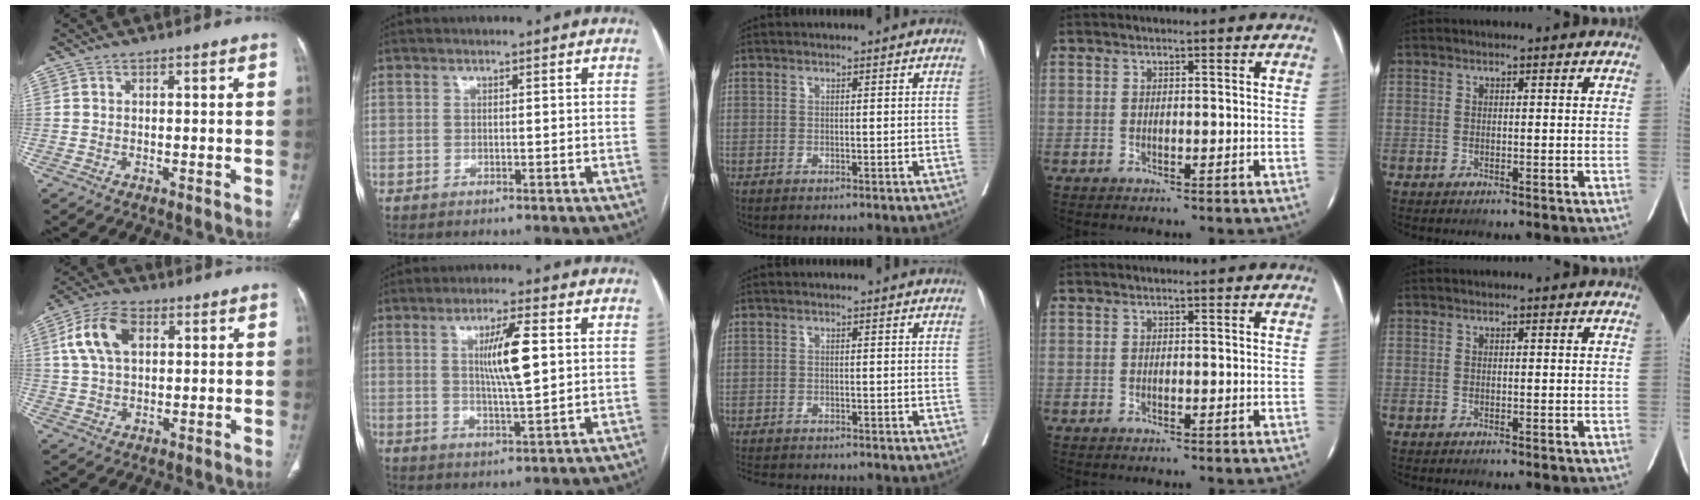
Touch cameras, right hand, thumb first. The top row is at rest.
{"thumb": {"total": 10.0, "force": [3.0, 6.0, 7.4], "torque": [-0.144, 0.012, 0.054]}, "index": {"total": 8.0, "force": [1.7, 0.7, 7.8], "torque": [-0.136, -0.003, 0.031]}, "middle": {"total": 6.9, "force": [-6.3, 1.6, 2.4], "torque": [-0.036, -0.006, -0.092]}}